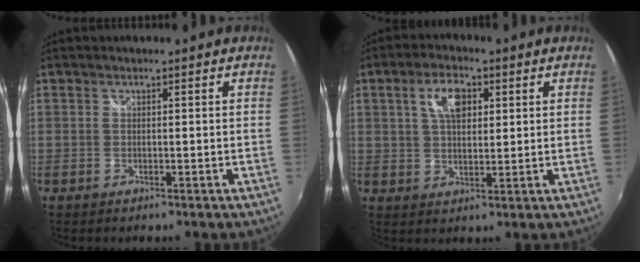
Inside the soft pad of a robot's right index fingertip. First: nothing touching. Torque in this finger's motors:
{"motor_torque": [1.14, 0.43, 0.43, 0.11]}